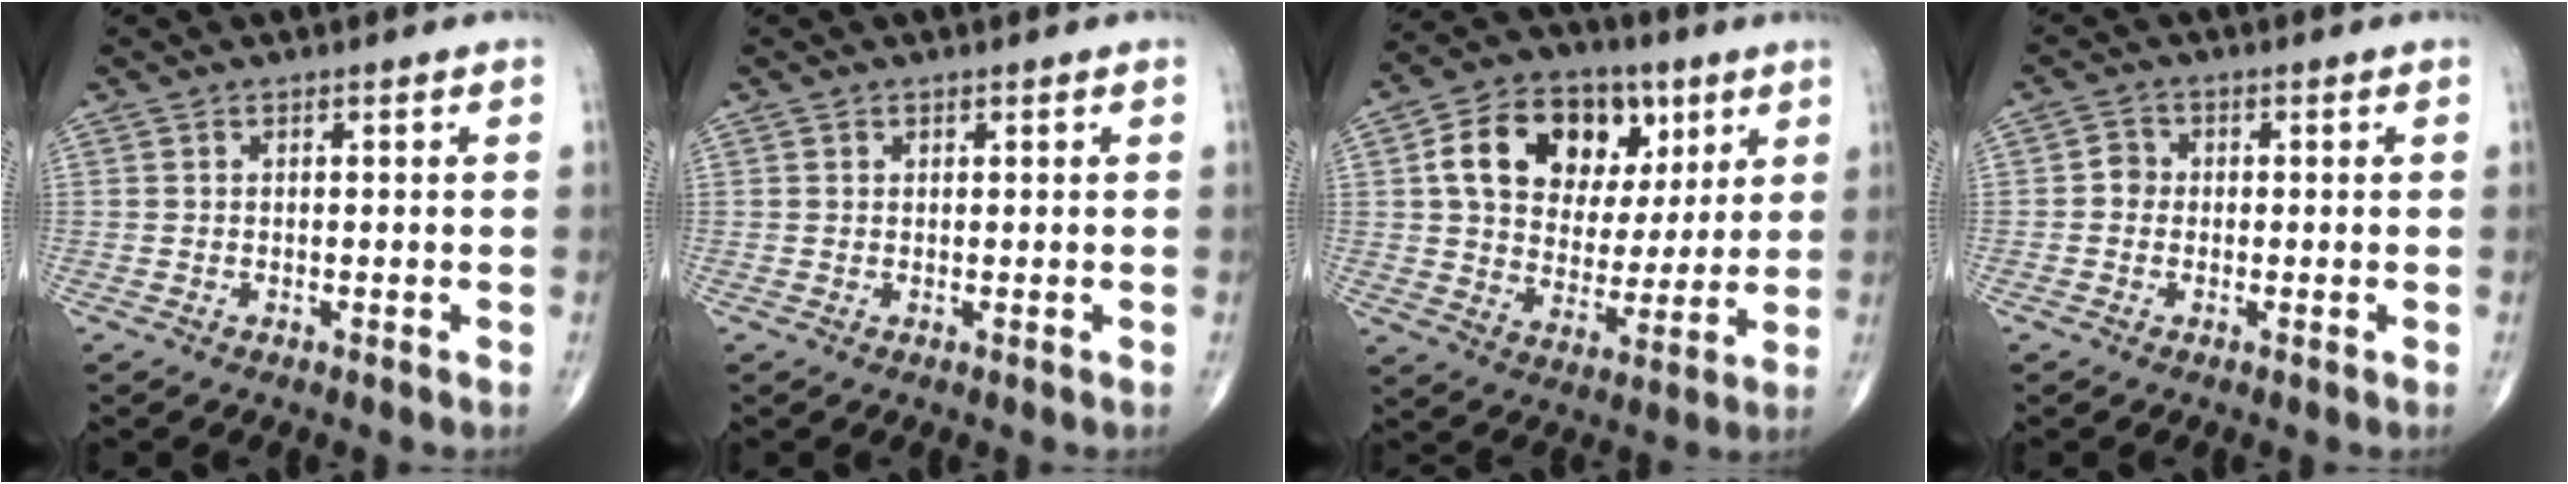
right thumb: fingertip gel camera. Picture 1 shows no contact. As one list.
[{"total": 0.5, "force": [0.3, 0.4, 0.1], "torque": [0.001, -0.002, 0.004]}, {"total": 18.8, "force": [6.4, 13.5, 11.4], "torque": [-0.159, -0.001, 0.108]}, {"total": 2.4, "force": [-0.3, 2.2, 0.9], "torque": [-0.001, 0.008, -0.011]}]